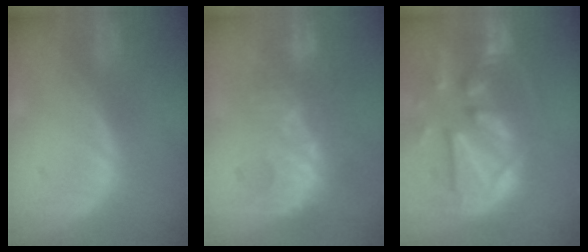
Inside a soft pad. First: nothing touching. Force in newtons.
{"total": 9.8, "press": 8.5, "slide": 4.7}
{"total": 13.3, "press": 11.4, "slide": 6.7}